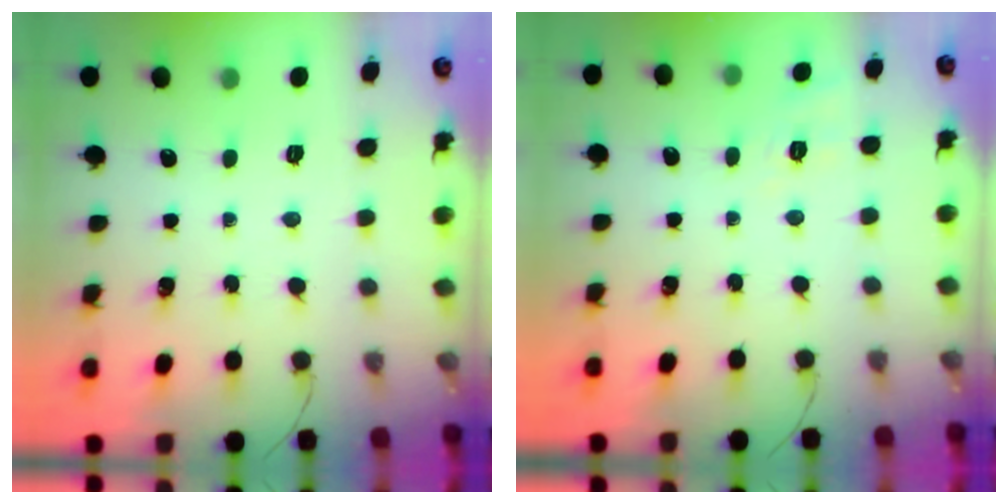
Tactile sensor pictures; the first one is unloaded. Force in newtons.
{"total": 2.6, "press": 1.5, "slide": 2.1}